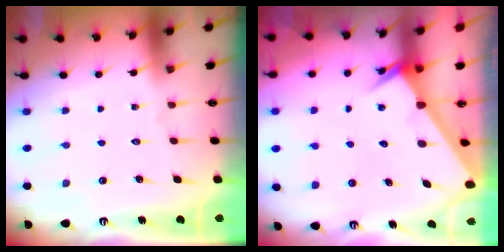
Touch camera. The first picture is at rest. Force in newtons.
{"total": 2.6, "press": 2.6, "slide": 0.1}